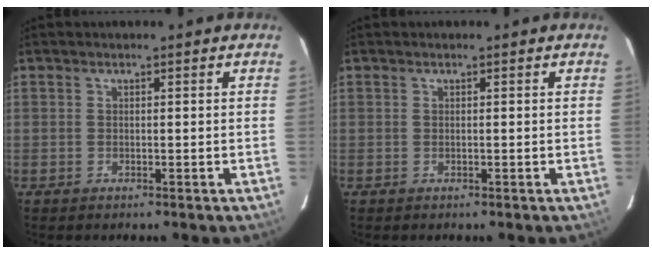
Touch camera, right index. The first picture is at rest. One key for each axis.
{"total": 0.0}